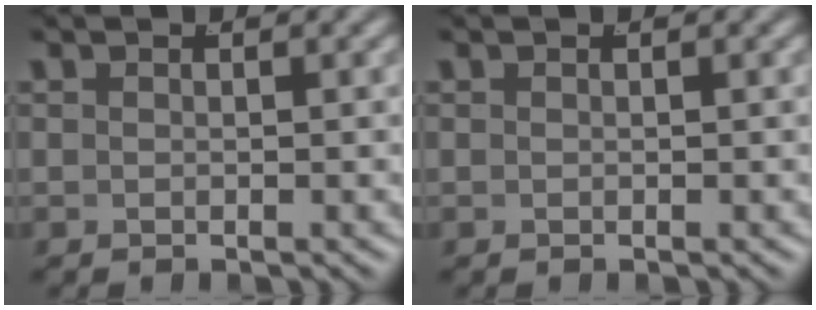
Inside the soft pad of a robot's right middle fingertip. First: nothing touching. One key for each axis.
{"total": 1.1, "fx": -0.2, "fy": -1.0, "fz": -0.4, "tx": 0.018, "ty": -0.012, "tz": 0.008}